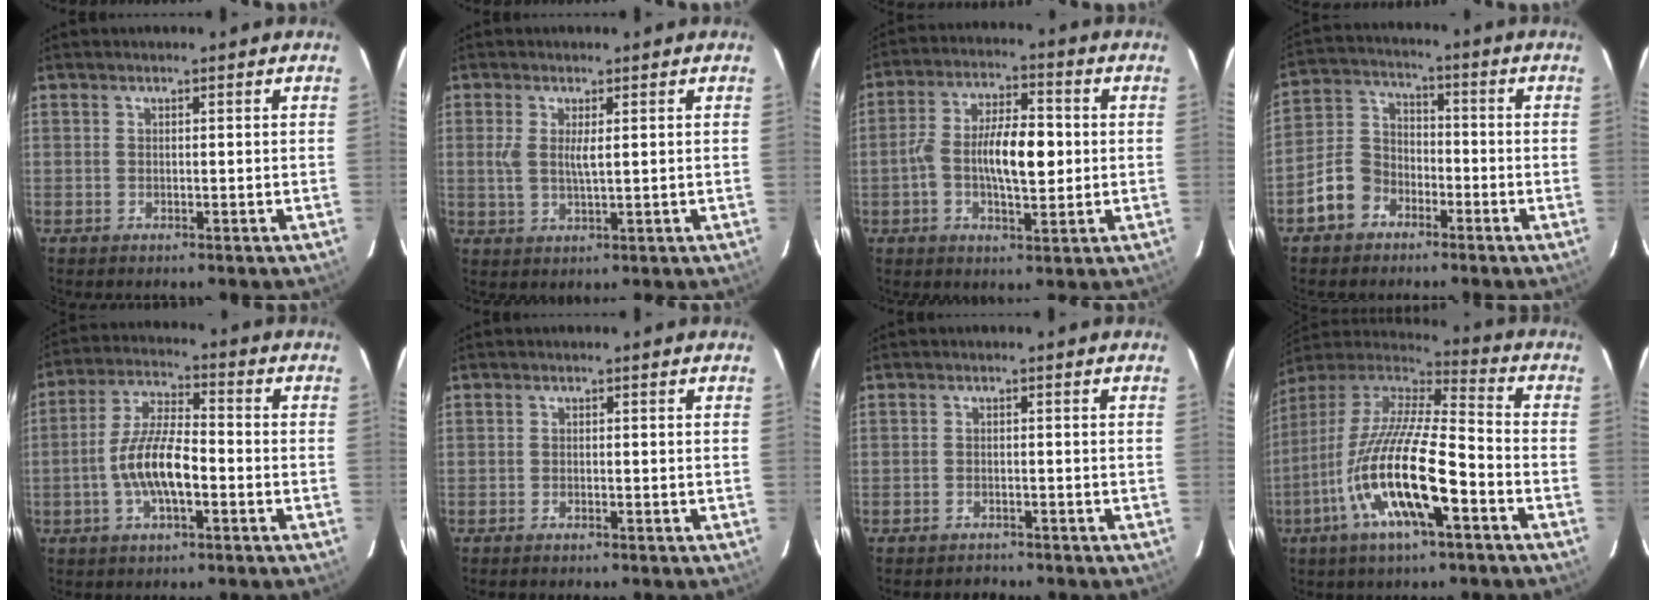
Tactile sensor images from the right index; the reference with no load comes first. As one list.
[{"total": 3.8, "force": [0.6, 1.1, 3.6], "torque": [-0.073, -0.003, 0.010]}, {"total": 10.4, "force": [-0.9, 4.2, 9.4], "torque": [-0.180, 0.014, -0.018]}, {"total": 8.4, "force": [-4.7, 6.3, 2.9], "torque": [-0.068, 0.034, -0.084]}, {"total": 10.3, "force": [-3.0, 3.3, 9.3], "torque": [-0.189, 0.006, -0.057]}, {"total": 1.0, "force": [-0.9, 0.3, 0.4], "torque": [-0.011, -0.001, -0.019]}, {"total": 2.1, "force": [-1.8, 1.1, 0.0], "torque": [-0.006, 0.007, -0.027]}, {"total": 20.2, "force": [-8.1, 4.6, 17.9], "torque": [-0.336, -0.030, -0.160]}]